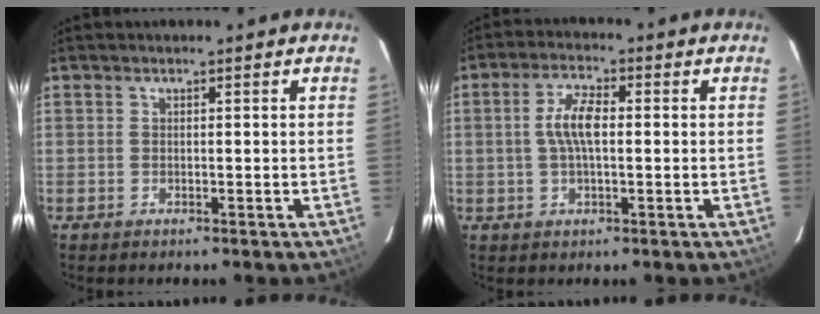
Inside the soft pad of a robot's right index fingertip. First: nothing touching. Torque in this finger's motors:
{"motor_torque": [0.56, -0.22, 0.27, 0.11]}